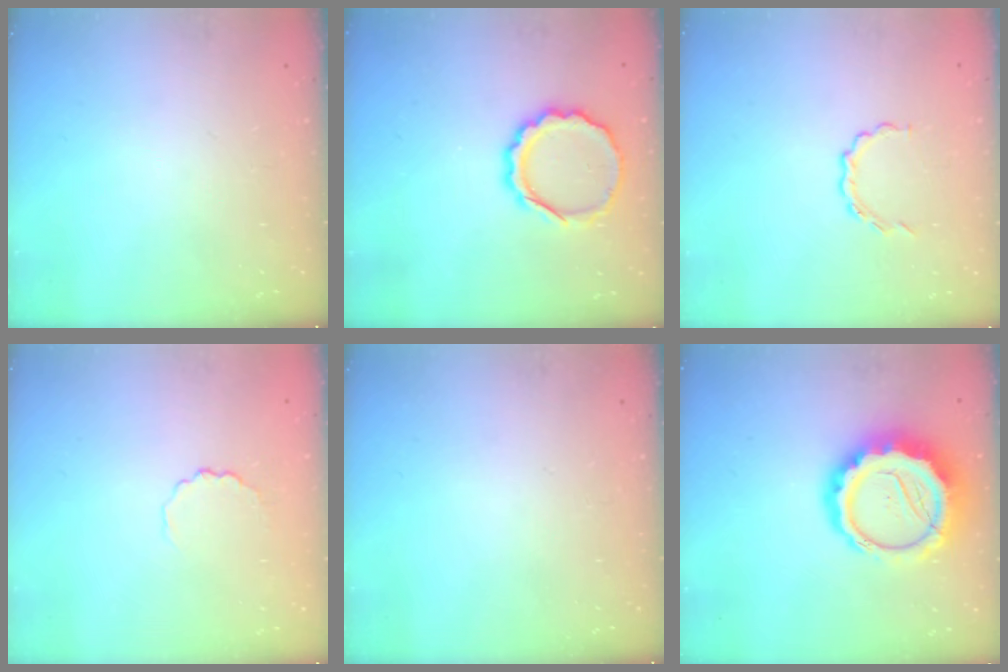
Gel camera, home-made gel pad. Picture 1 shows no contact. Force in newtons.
{"total": 10.7, "press": 10.6, "slide": 1.9}
{"total": 3.4, "press": 3.2, "slide": 1.1}
{"total": 2.8, "press": 2.6, "slide": 1.1}
{"total": 0.0}
{"total": 17.2, "press": 16.8, "slide": 3.8}